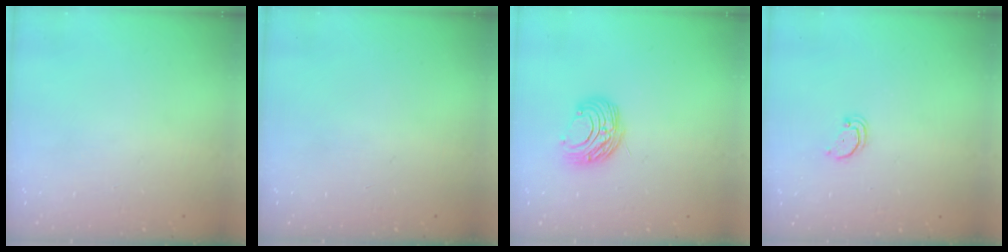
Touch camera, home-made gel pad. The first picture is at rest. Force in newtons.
{"total": 0.0}
{"total": 8.7, "press": 8.7, "slide": 0.6}
{"total": 2.1, "press": 2.1, "slide": 0.2}